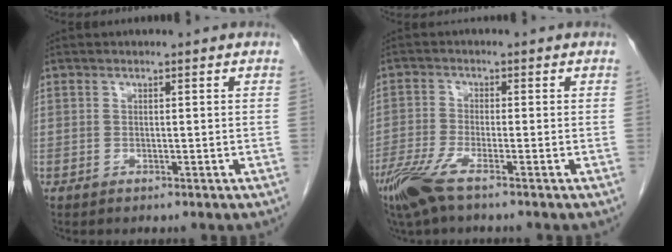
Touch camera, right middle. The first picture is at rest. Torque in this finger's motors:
{"motor_torque": [0.94, -1.19, 0.46, 0.14]}